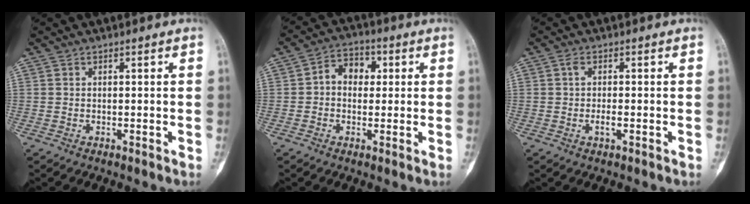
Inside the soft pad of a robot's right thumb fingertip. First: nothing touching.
{"total": 6.5, "force": [0.7, 5.0, 4.2], "torque": [-0.040, 0.017, 0.003]}
{"total": 2.4, "force": [-0.5, 0.9, 2.1], "torque": [-0.045, 0.006, -0.009]}